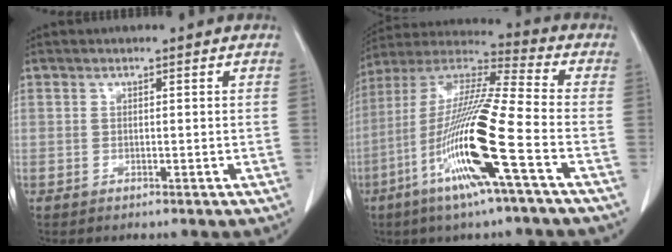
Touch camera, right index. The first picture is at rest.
{"total": 18.7, "force": [-6.8, -0.3, 17.4], "torque": [-0.359, -0.023, -0.141]}